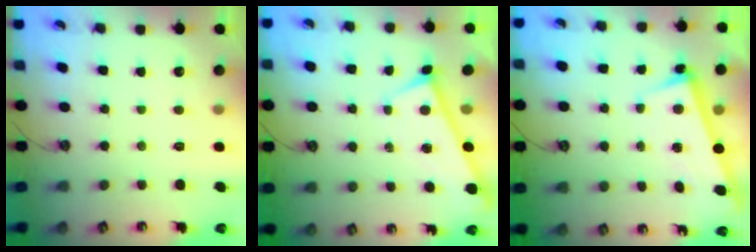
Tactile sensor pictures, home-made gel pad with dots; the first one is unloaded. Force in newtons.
{"total": 0.0}
{"total": 3.5, "press": 3.4, "slide": 0.9}